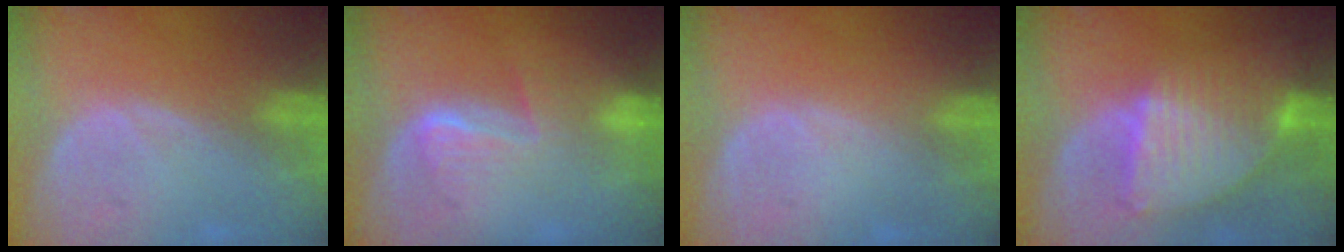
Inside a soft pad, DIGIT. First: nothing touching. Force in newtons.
{"total": 4.5, "press": 4.5, "slide": 0.5}
{"total": 0.0}
{"total": 8.7, "press": 7.5, "slide": 4.3}